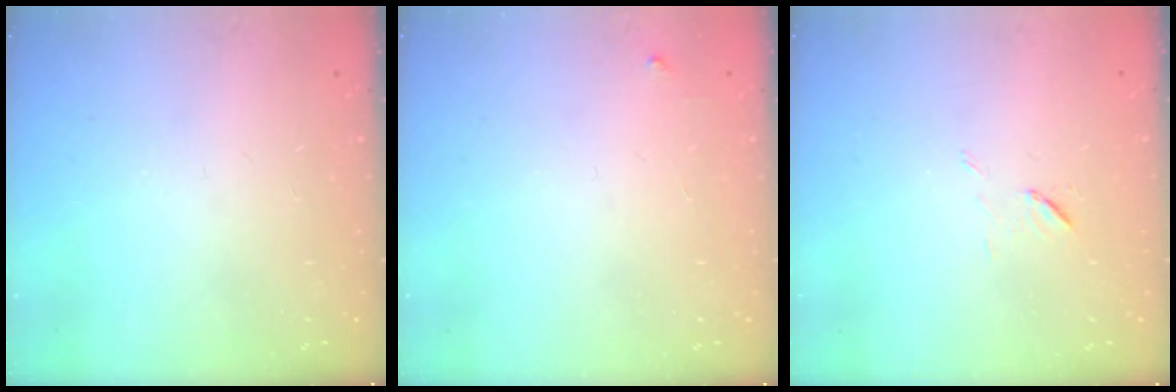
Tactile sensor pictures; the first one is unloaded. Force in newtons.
{"total": 3.5, "press": 3.4, "slide": 0.4}
{"total": 6.6, "press": 6.3, "slide": 2.0}